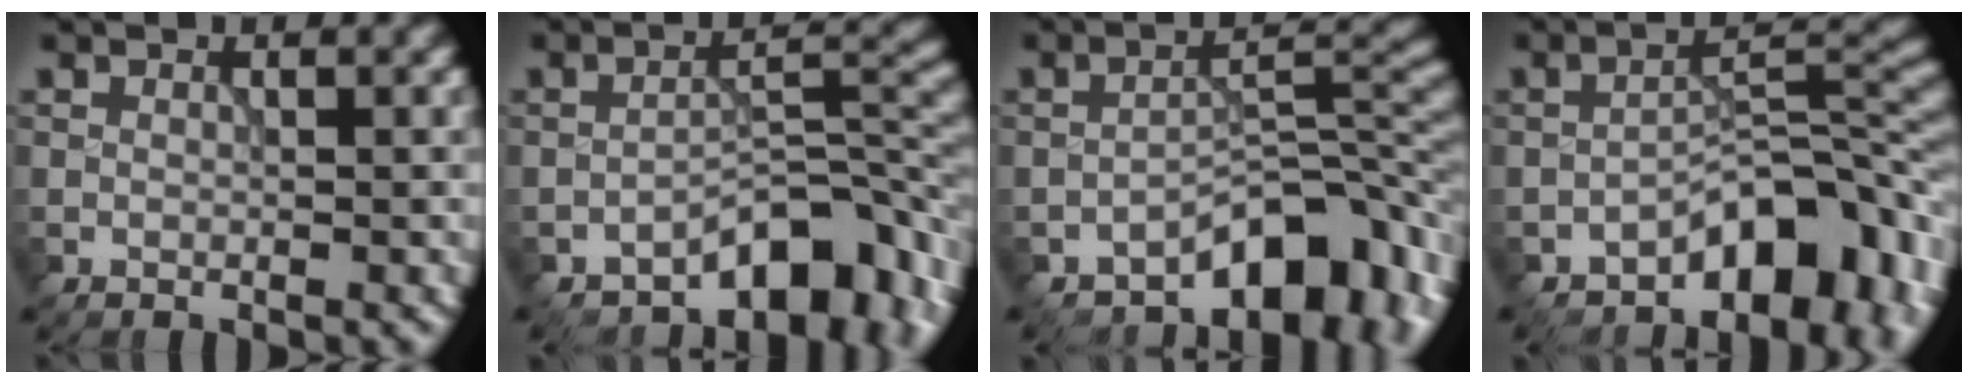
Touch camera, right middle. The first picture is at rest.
{"total": 7.8, "force": [-5.0, 3.1, 5.0], "torque": [-0.053, 0.009, -0.085]}
{"total": 8.6, "force": [-5.4, 3.9, 5.5], "torque": [-0.057, 0.006, -0.093]}
{"total": 8.8, "force": [-5.2, 4.0, 6.0], "torque": [-0.059, 0.011, -0.091]}